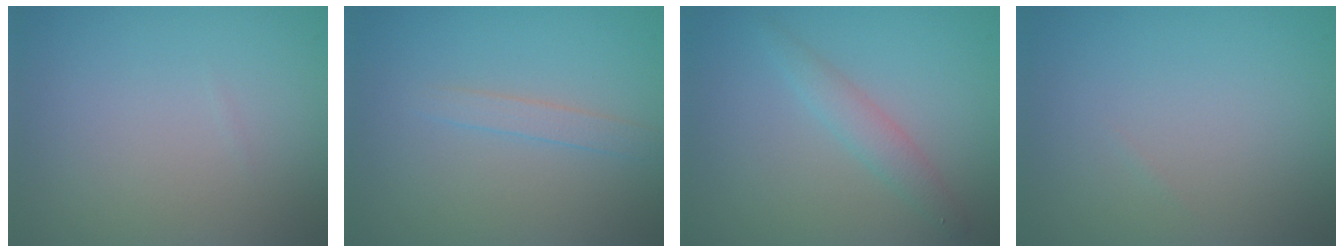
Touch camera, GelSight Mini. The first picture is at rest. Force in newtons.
{"total": 1.3, "press": 1.3, "slide": 0.1}
{"total": 2.0, "press": 2.0, "slide": 0.1}
{"total": 0.0}